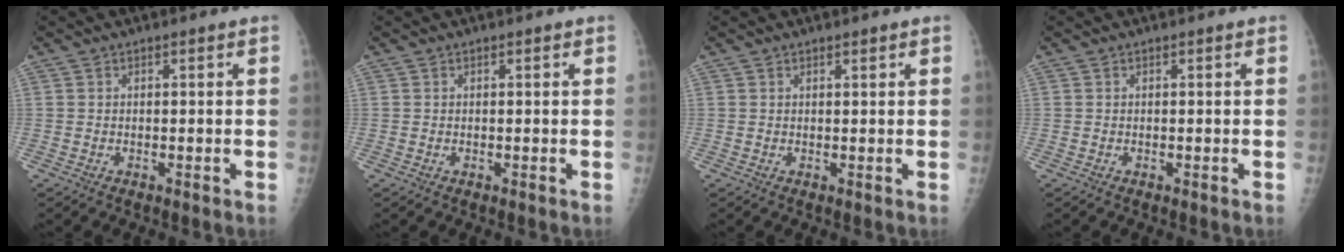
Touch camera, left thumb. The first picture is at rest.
{"total": 0.0}
{"total": 0.7, "force": [0.6, 0.2, 0.4], "torque": [-0.006, -0.003, 0.010]}
{"total": 0.0}